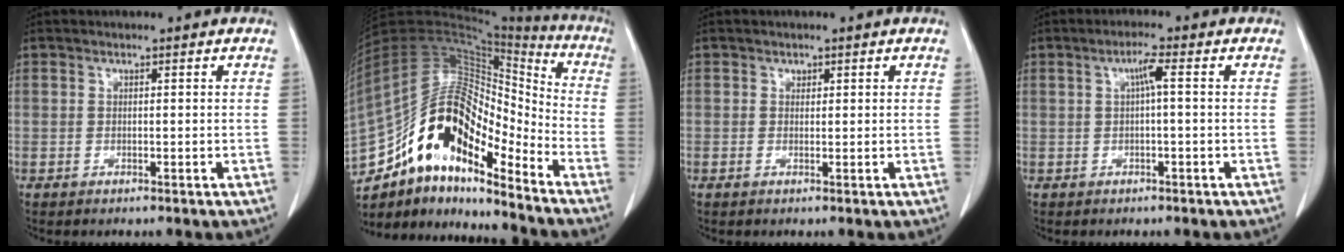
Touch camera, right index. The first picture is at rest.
{"total": 18.5, "force": [-12.3, 6.1, 12.4], "torque": [-0.221, 0.051, -0.213]}
{"total": 0.6, "force": [0.2, 0.5, 0.3], "torque": [-0.002, 0.000, 0.003]}
{"total": 2.5, "force": [0.4, 0.1, 2.5], "torque": [-0.045, 0.006, 0.006]}